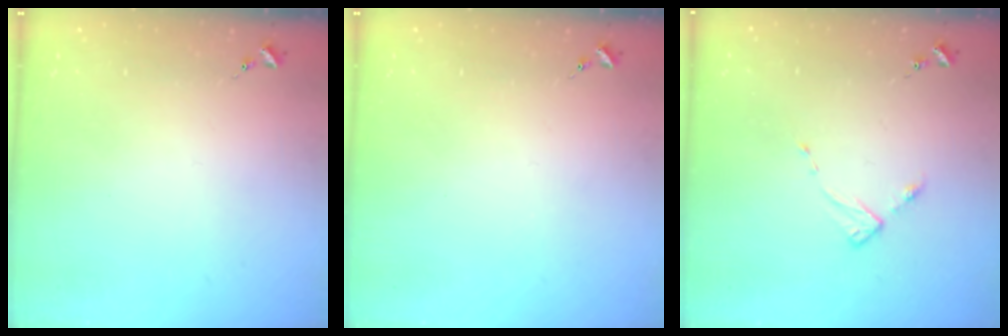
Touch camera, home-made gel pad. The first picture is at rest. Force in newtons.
{"total": 0.0}
{"total": 3.7, "press": 3.6, "slide": 0.4}